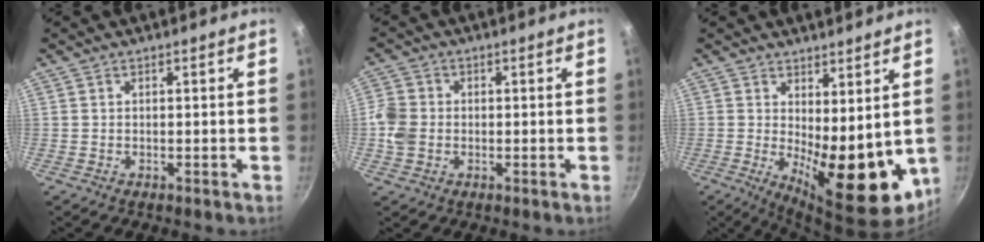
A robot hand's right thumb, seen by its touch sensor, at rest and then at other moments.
{"total": 5.4, "force": [-0.9, 4.6, 2.8], "torque": [-0.049, 0.010, -0.024]}
{"total": 13.8, "force": [0.8, 5.6, 12.6], "torque": [-0.144, -0.031, 0.027]}